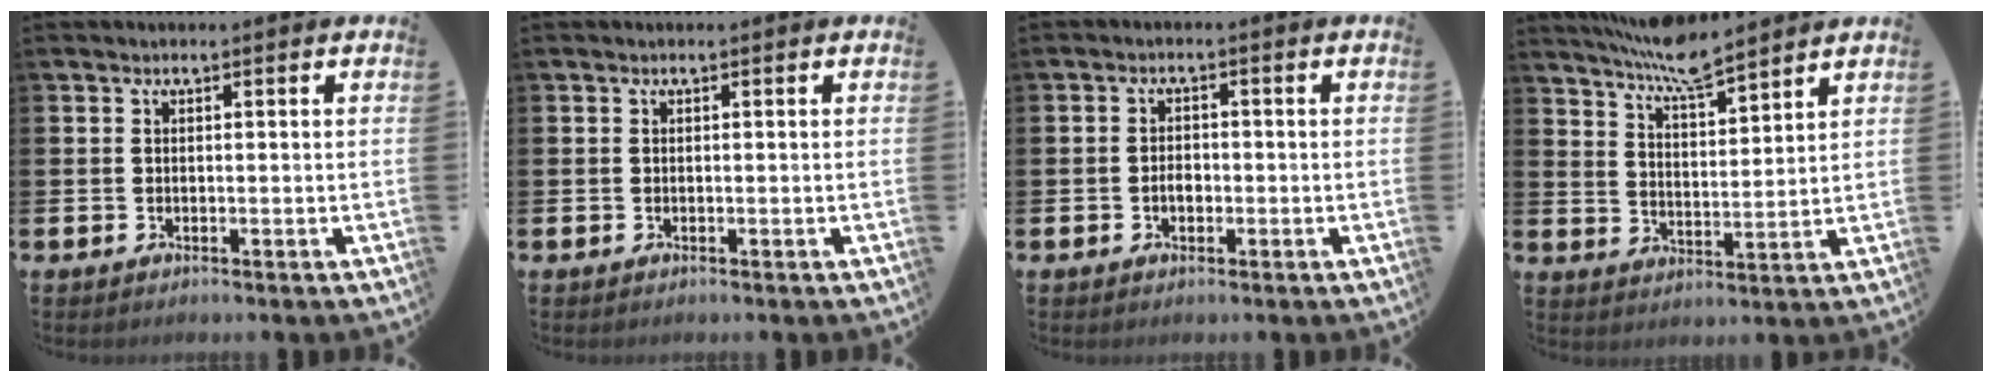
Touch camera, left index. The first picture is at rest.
{"total": 0.0}
{"total": 2.0, "force": [-0.5, 1.3, 1.4], "torque": [-0.017, 0.001, -0.013]}
{"total": 7.2, "force": [6.8, 0.5, 2.3], "torque": [-0.066, -0.038, 0.123]}